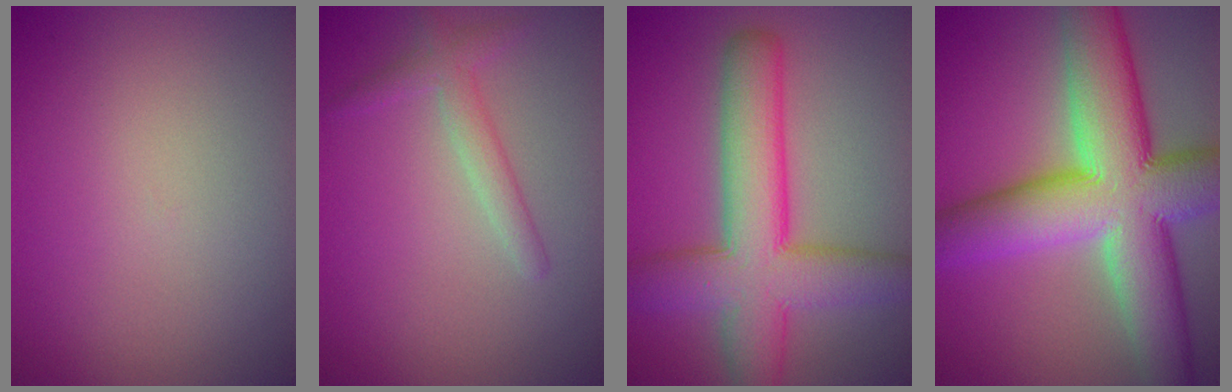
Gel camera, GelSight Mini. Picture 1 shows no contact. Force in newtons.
{"total": 2.1, "press": 2.1, "slide": 0.1}
{"total": 9.0, "press": 8.9, "slide": 0.3}
{"total": 13.9, "press": 13.8, "slide": 0.6}